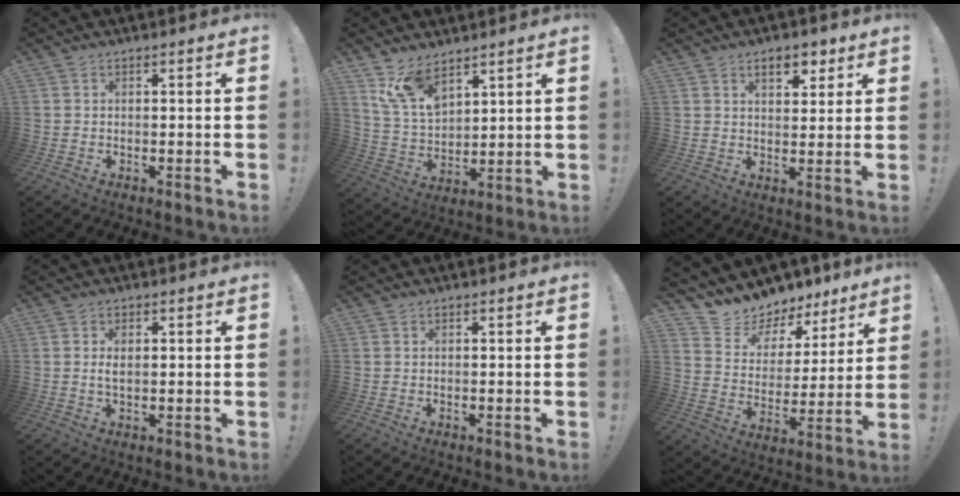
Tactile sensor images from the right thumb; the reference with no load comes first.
{"total": 12.1, "force": [8.9, 6.3, 5.3], "torque": [-0.114, -0.049, 0.176]}
{"total": 6.9, "force": [4.1, 3.7, 4.1], "torque": [-0.048, -0.013, 0.070]}
{"total": 2.3, "force": [0.2, 1.1, 2.0], "torque": [-0.034, 0.000, 0.001]}
{"total": 0.0}
{"total": 10.2, "force": [8.9, 5.0, 1.0], "torque": [-0.033, -0.086, 0.159]}